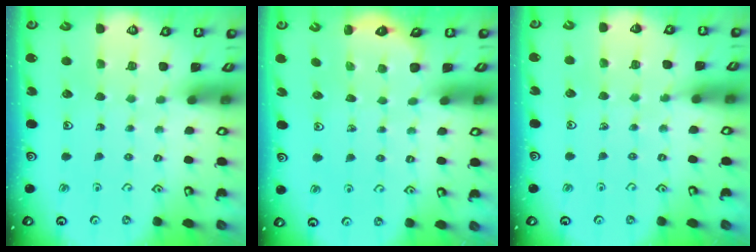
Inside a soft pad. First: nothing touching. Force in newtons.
{"total": 2.3, "press": 1.9, "slide": 1.3}
{"total": 4.8, "press": 4.7, "slide": 1.0}